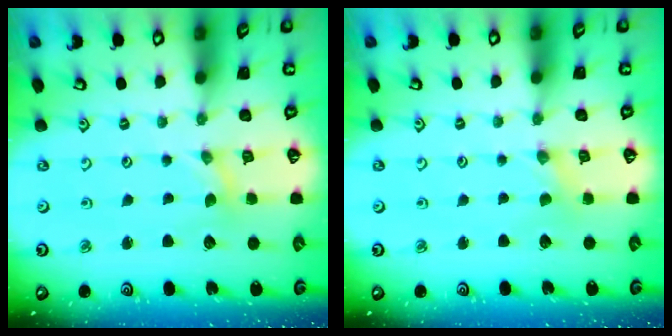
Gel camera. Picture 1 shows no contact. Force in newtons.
{"total": 0.0}